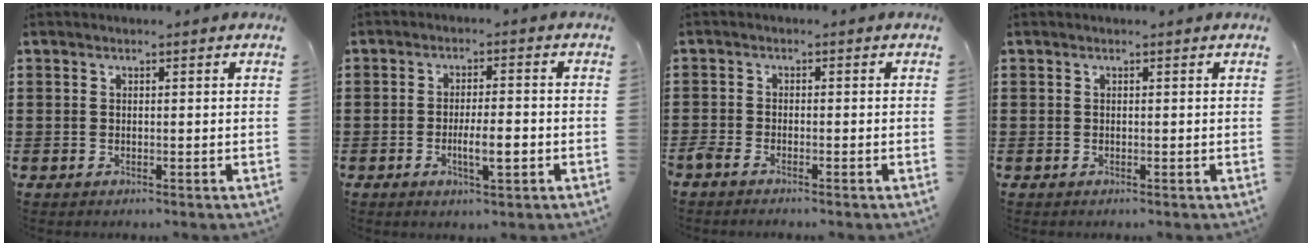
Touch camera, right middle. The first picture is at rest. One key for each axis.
{"total": 4.9, "fx": -1.6, "fy": 1.5, "fz": 4.4, "tx": -0.065, "ty": 0.003, "tz": -0.031}
{"total": 1.2, "fx": -1.1, "fy": 0.3, "fz": 0.6, "tx": -0.020, "ty": -0.004, "tz": -0.022}
{"total": 0.0}